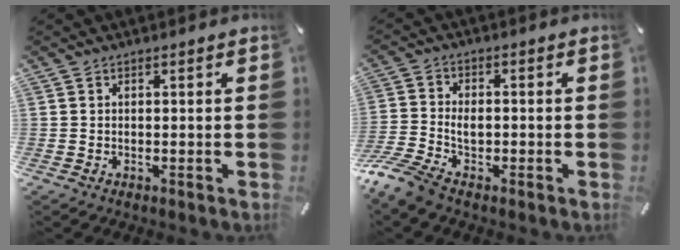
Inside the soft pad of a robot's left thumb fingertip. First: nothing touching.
{"total": 7.0, "force": [-3.3, 4.2, 4.5], "torque": [-0.106, 0.006, -0.063]}